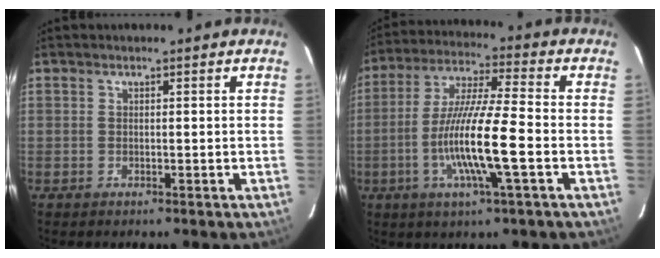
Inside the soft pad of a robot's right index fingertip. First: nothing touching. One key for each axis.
{"total": 13.3, "fx": -3.4, "fy": 0.3, "fz": 12.8, "tx": -0.248, "ty": -0.008, "tz": -0.068}